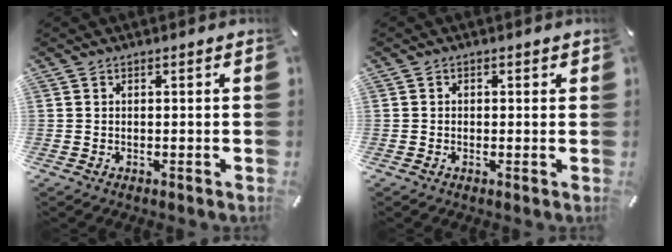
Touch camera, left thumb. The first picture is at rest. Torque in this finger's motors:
{"motor_torque": [-0.12, -0.29, 0.05, 0.12, -0.01]}